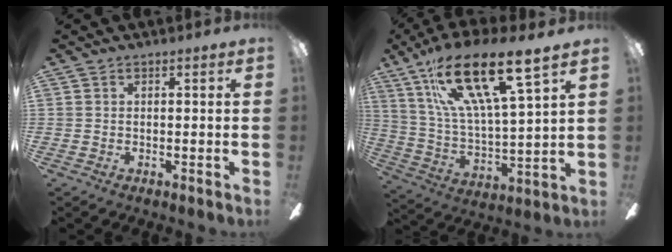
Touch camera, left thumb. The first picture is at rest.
{"total": 21.8, "force": [14.1, 5.2, 15.7], "torque": [-0.304, -0.073, 0.230]}